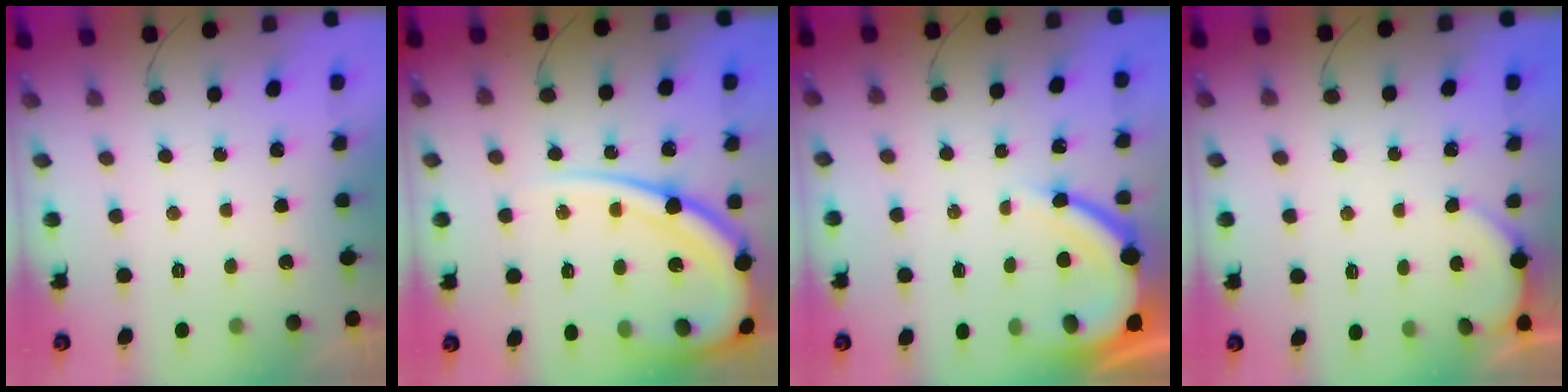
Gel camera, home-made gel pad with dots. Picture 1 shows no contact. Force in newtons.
{"total": 20.2, "press": 20.1, "slide": 2.3}
{"total": 8.5, "press": 8.5, "slide": 0.7}
{"total": 2.0, "press": 2.0, "slide": 0.2}